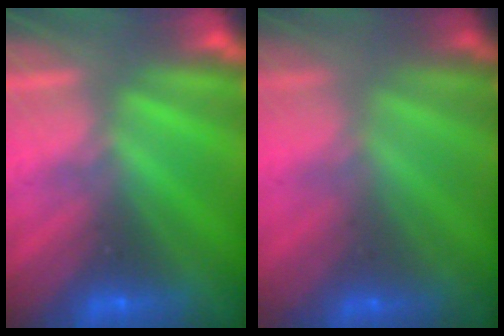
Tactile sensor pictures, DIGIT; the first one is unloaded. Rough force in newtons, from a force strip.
{"total": 1.7}